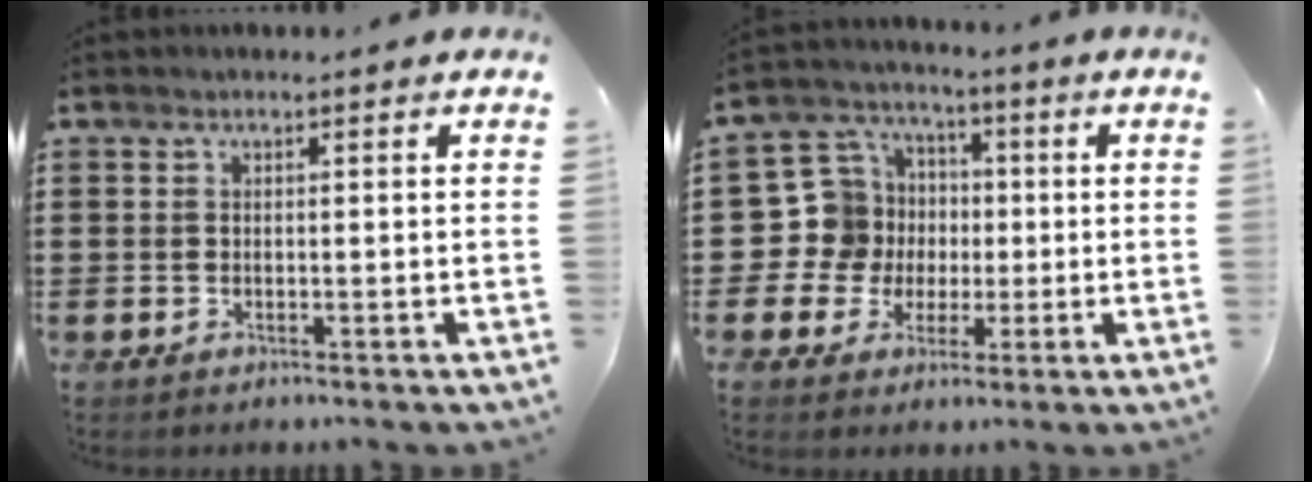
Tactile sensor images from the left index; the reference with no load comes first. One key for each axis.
{"total": 9.6, "fx": 0.2, "fy": 9.5, "fz": 1.5, "tx": -0.090, "ty": 0.005, "tz": 0.009}